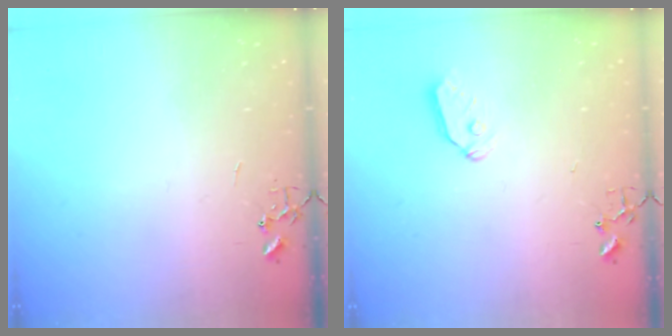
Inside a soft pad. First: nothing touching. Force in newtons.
{"total": 7.4, "press": 7.4, "slide": 0.5}